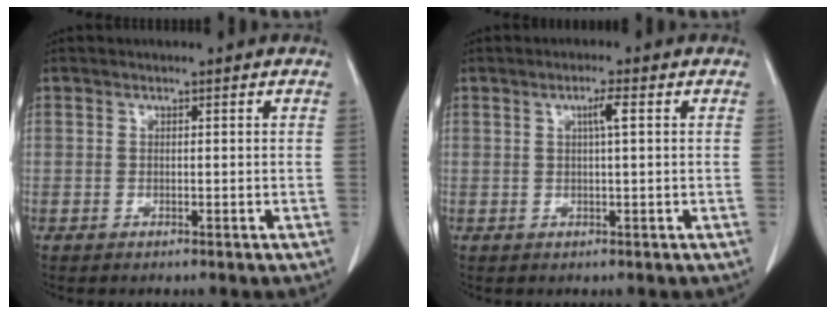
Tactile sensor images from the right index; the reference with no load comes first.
{"total": 2.3, "force": [0.6, -0.1, 2.2], "torque": [-0.042, 0.002, 0.010]}